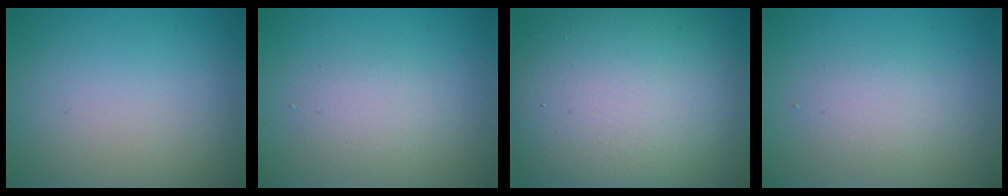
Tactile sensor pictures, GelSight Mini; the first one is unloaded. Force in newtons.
{"total": 2.1, "press": 2.1, "slide": 0.1}
{"total": 16.8, "press": 16.7, "slide": 1.1}
{"total": 2.1, "press": 2.1, "slide": 0.1}